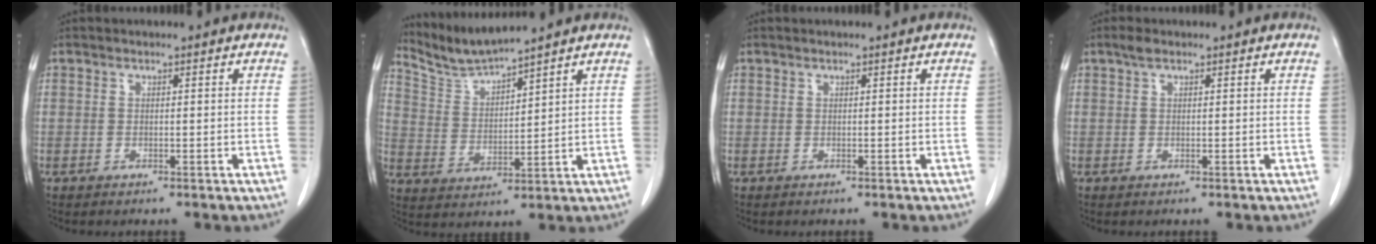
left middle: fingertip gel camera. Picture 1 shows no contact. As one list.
[{"total": 6.1, "force": [5.9, -1.4, 0.3], "torque": [-0.024, -0.009, 0.133]}, {"total": 0.0}, {"total": 1.2, "force": [0.9, 0.4, 0.8], "torque": [-0.018, 0.010, 0.016]}]